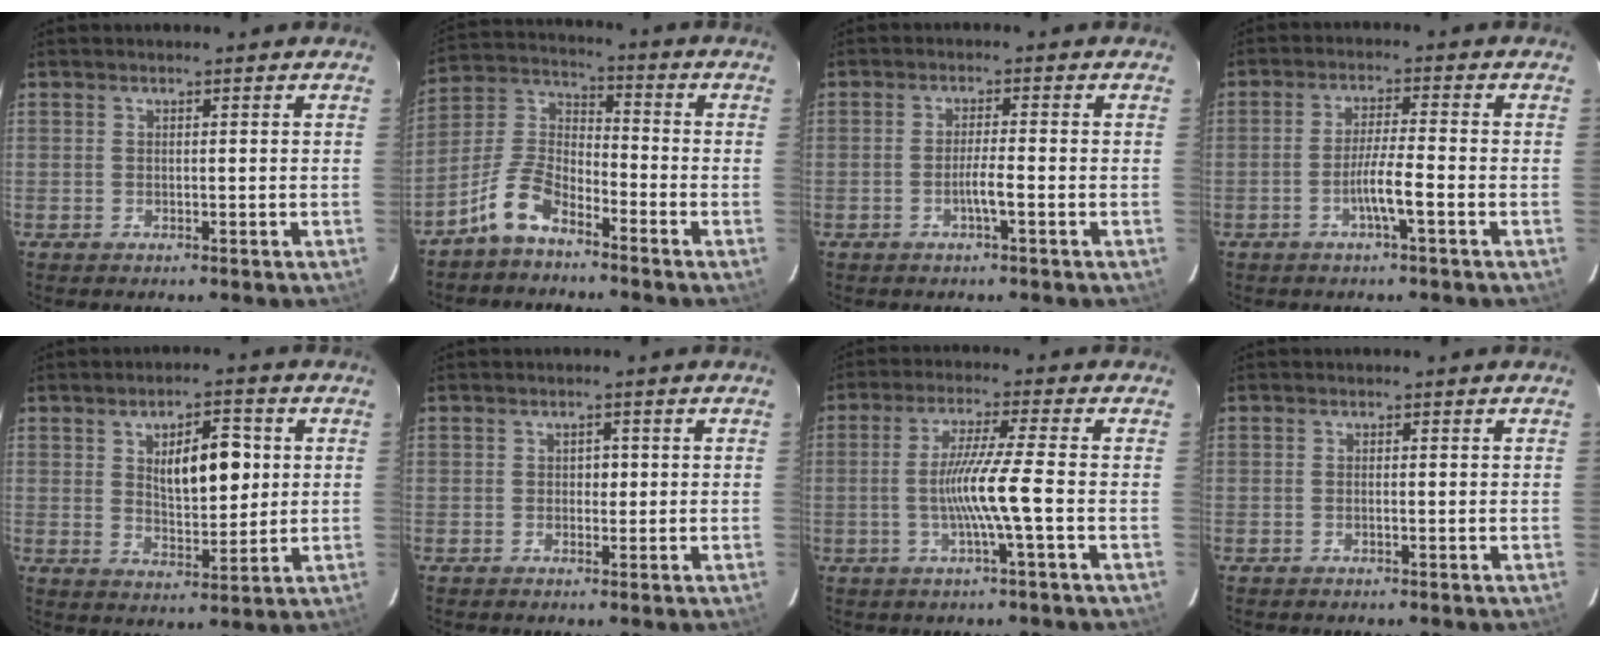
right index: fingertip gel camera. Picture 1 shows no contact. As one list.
[{"total": 8.1, "force": [-5.9, 3.5, 4.2], "torque": [-0.103, 0.019, -0.120]}, {"total": 2.7, "force": [-1.1, -0.2, 2.4], "torque": [-0.043, 0.001, -0.020]}, {"total": 4.8, "force": [-1.9, -0.3, 4.4], "torque": [-0.081, 0.001, -0.036]}, {"total": 8.7, "force": [2.1, 3.3, 7.8], "torque": [-0.122, 0.006, 0.041]}, {"total": 1.3, "force": [0.1, 1.0, 0.9], "torque": [-0.010, 0.003, 0.000]}, {"total": 7.6, "force": [-1.5, -1.2, 7.4], "torque": [-0.143, -0.004, -0.030]}, {"total": 0.0}]